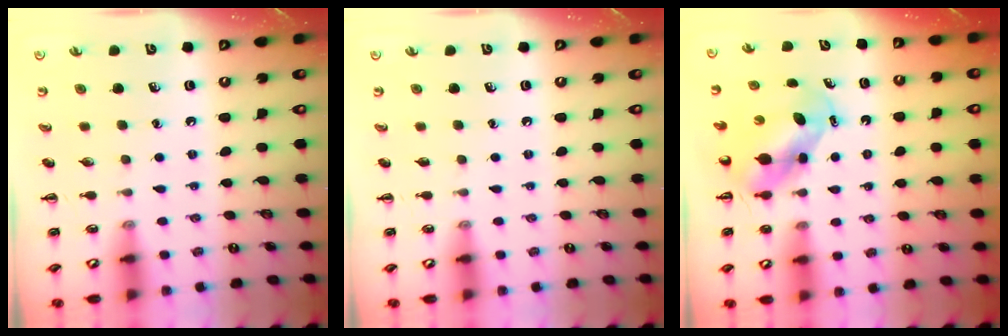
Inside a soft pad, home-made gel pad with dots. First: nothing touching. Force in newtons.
{"total": 0.0}
{"total": 5.1, "press": 5.0, "slide": 0.9}